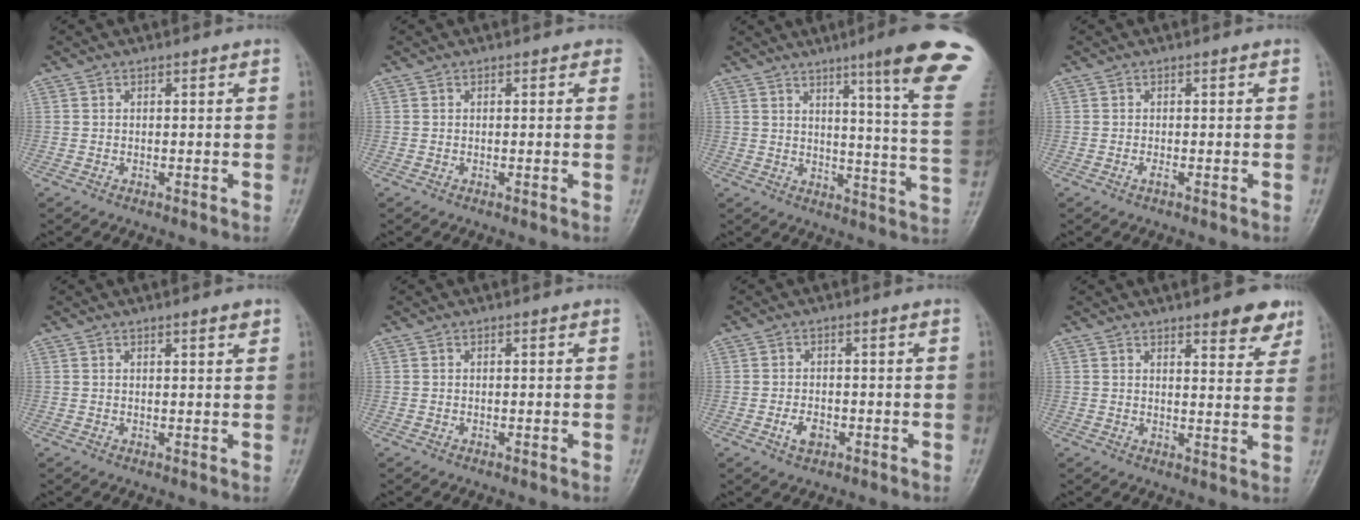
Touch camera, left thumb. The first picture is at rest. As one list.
[{"total": 0.8, "force": [0.5, 0.6, 0.4], "torque": [0.012, -0.001, -0.005]}, {"total": 19.6, "force": [12.1, 0.2, 15.4], "torque": [-0.181, -0.073, 0.146]}, {"total": 0.9, "force": [-0.3, 0.1, 0.9], "torque": [-0.015, 0.004, -0.004]}, {"total": 2.0, "force": [1.4, 0.4, 1.4], "torque": [-0.018, -0.007, 0.018]}, {"total": 0.0}, {"total": 2.9, "force": [-1.2, 1.8, 2.0], "torque": [-0.036, 0.006, -0.019]}, {"total": 7.6, "force": [5.2, 2.5, 5.0], "torque": [-0.038, -0.028, 0.063]}]